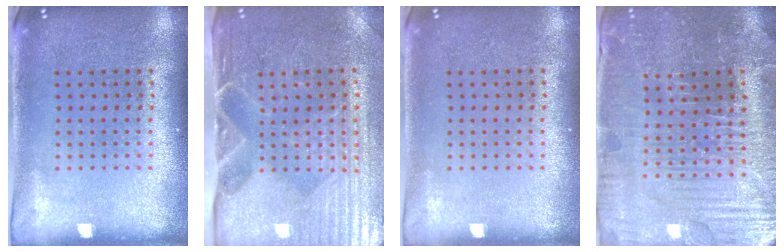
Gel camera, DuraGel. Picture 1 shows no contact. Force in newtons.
{"total": 4.7, "press": 4.1, "slide": 2.3}
{"total": 0.0}
{"total": 3.7, "press": 3.7, "slide": 0.4}